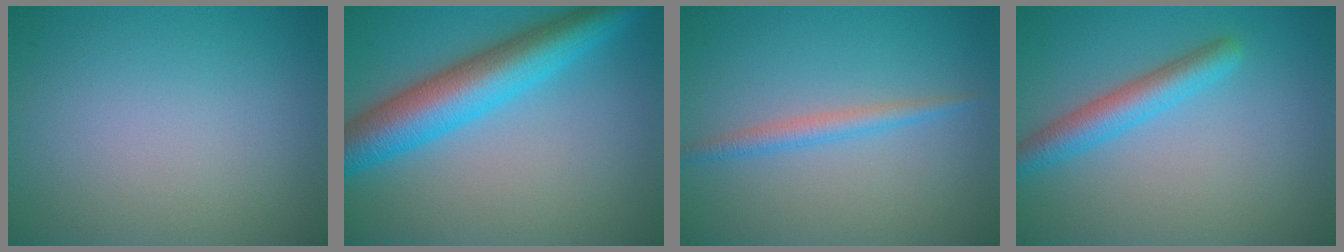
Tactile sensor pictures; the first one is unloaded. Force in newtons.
{"total": 8.1, "press": 8.1, "slide": 0.2}
{"total": 1.9, "press": 1.9, "slide": 0.0}
{"total": 3.4, "press": 3.4, "slide": 0.1}